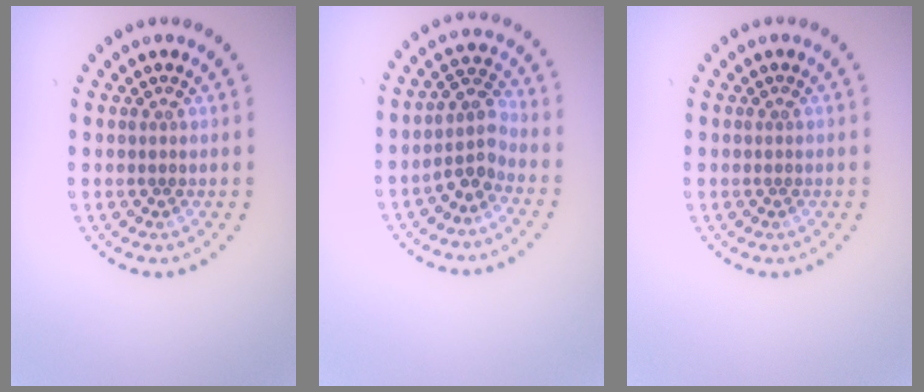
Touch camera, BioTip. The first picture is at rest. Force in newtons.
{"total": 2.7, "press": 2.2, "slide": 1.5}
{"total": 0.0}